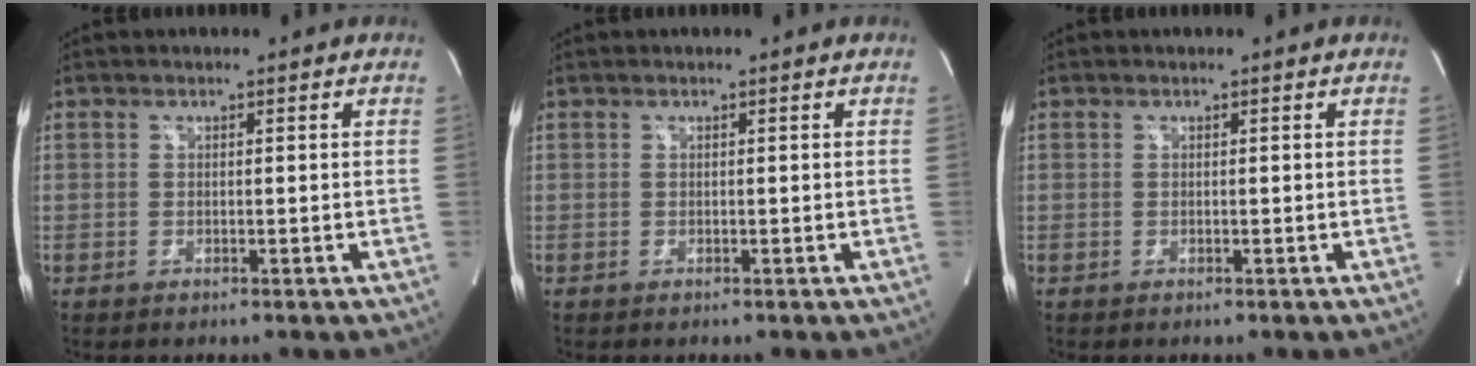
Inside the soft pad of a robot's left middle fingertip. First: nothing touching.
{"total": 0.0}
{"total": 0.0}